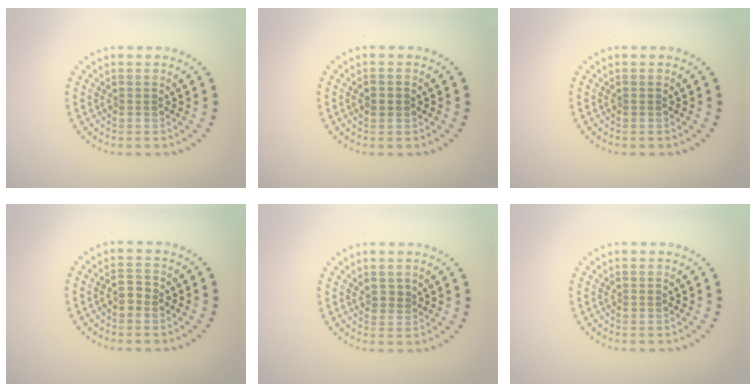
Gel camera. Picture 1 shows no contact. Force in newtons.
{"total": 1.8, "press": 1.8, "slide": 0.1}
{"total": 0.0}
{"total": 1.5, "press": 1.4, "slide": 0.3}
{"total": 0.9, "press": 0.6, "slide": 0.7}
{"total": 0.0}